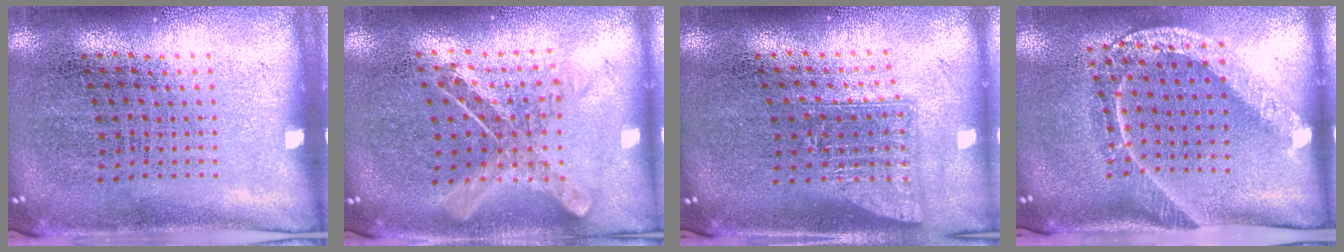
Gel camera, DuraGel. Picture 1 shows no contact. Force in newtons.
{"total": 0.9, "press": 0.9, "slide": 0.2}
{"total": 1.6, "press": 1.2, "slide": 1.0}
{"total": 2.0, "press": 1.6, "slide": 1.3}